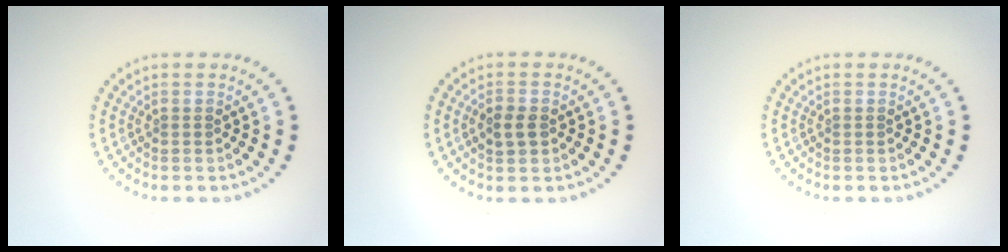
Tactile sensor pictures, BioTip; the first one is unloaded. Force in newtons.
{"total": 2.1, "press": 2.1, "slide": 0.3}
{"total": 0.0}